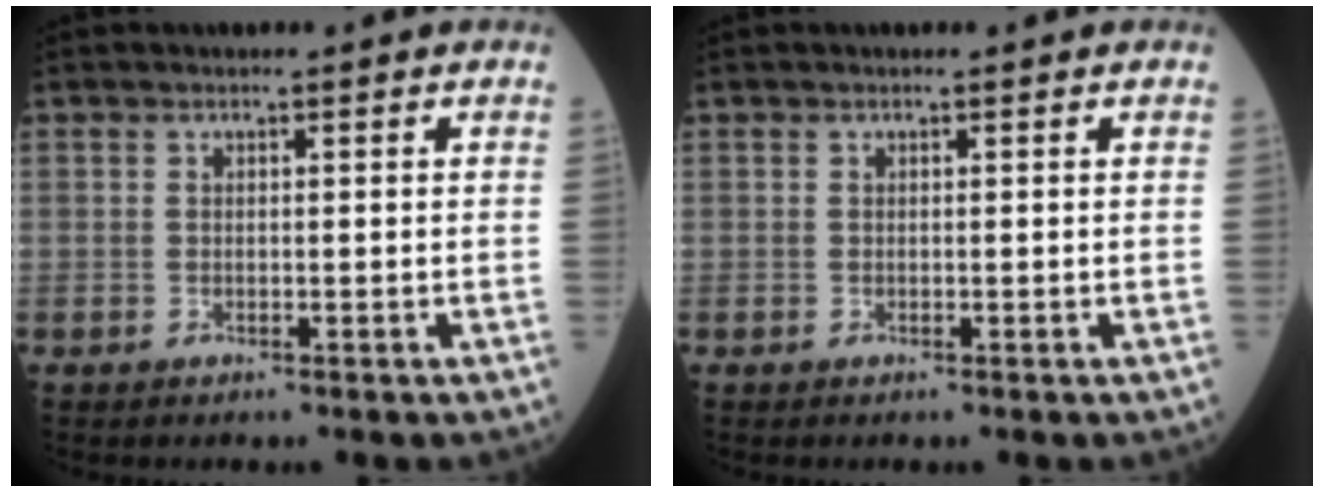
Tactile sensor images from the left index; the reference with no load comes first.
{"total": 0.0}